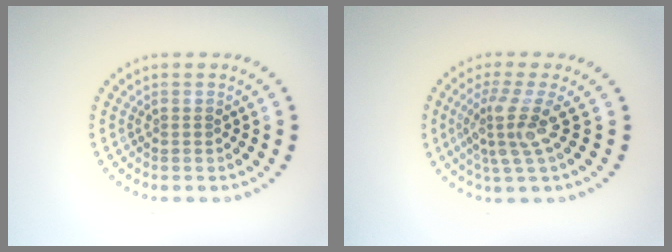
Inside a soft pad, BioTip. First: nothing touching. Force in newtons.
{"total": 3.6, "press": 2.5, "slide": 2.5}